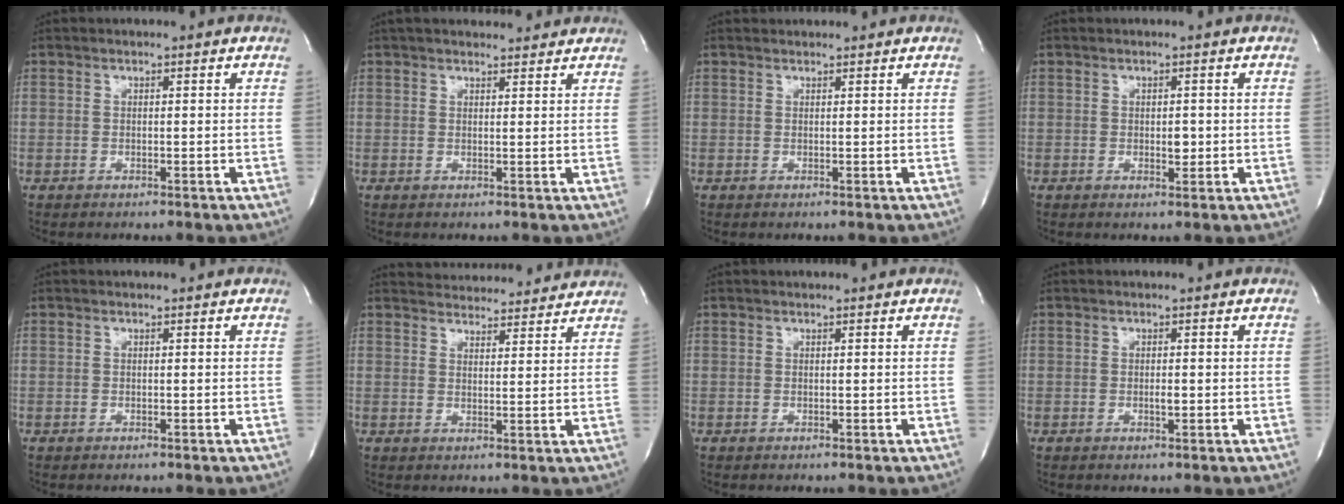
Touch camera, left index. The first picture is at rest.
{"total": 8.6, "force": [7.9, 2.1, 2.8], "torque": [-0.036, 0.022, 0.100]}
{"total": 0.9, "force": [0.8, 0.1, -0.2], "torque": [-0.004, 0.009, 0.015]}
{"total": 1.4, "force": [-0.3, 0.8, 1.1], "torque": [-0.014, -0.004, -0.003]}
{"total": 0.0}
{"total": 11.1, "force": [10.7, 2.3, 1.8], "torque": [-0.016, 0.010, 0.130]}
{"total": 0.8, "force": [0.8, 0.0, 0.2], "torque": [-0.006, 0.009, 0.012]}
{"total": 0.8, "force": [-0.3, 0.2, 0.7], "torque": [-0.013, -0.004, -0.006]}